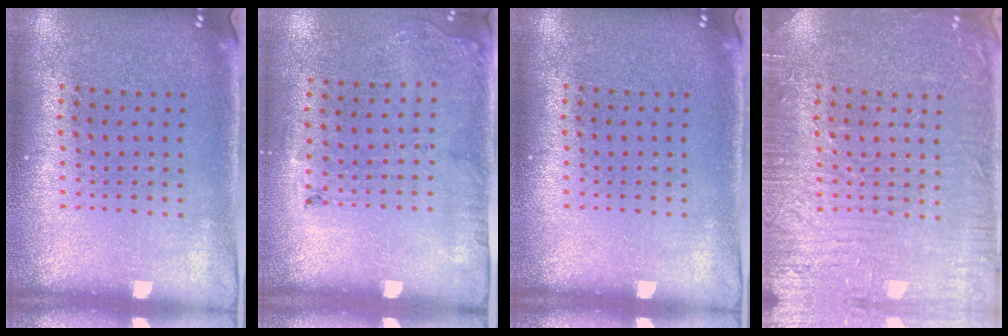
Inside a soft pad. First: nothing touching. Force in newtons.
{"total": 1.8, "press": 1.2, "slide": 1.3}
{"total": 0.0}
{"total": 5.0, "press": 5.0, "slide": 0.6}